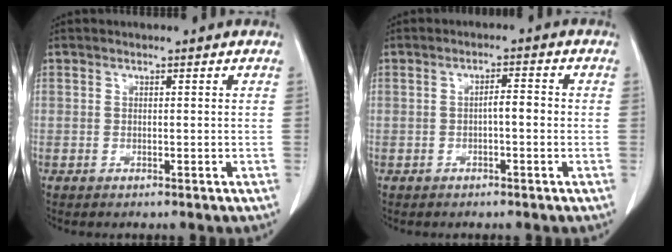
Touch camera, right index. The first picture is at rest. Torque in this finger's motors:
{"motor_torque": [0.28, -0.14, 0.18, 0.05]}